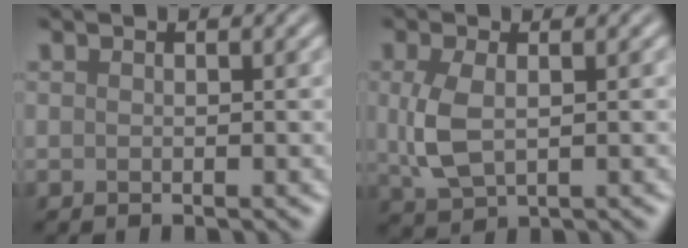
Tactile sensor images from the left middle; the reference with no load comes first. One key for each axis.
{"total": 3.9, "fx": 0.4, "fy": 2.2, "fz": 3.2, "tx": -0.081, "ty": 0.001, "tz": 0.012}